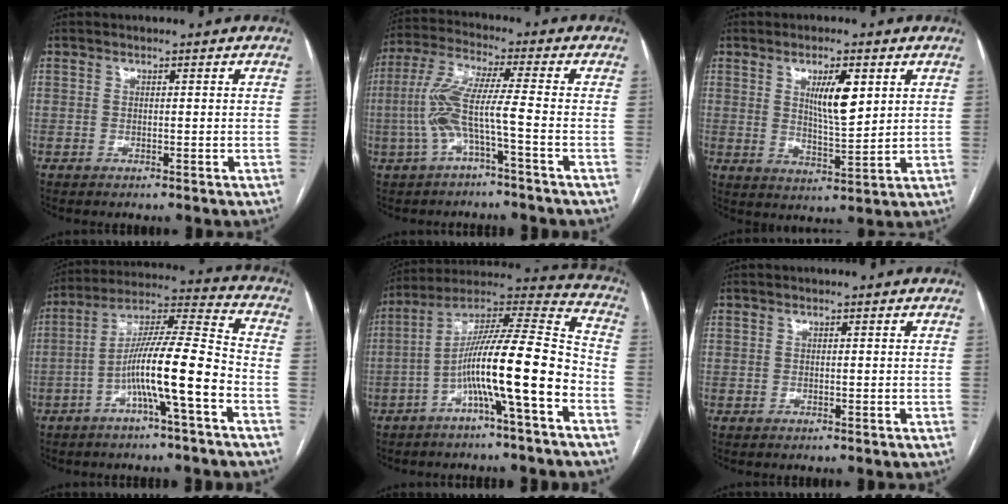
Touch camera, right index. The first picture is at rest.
{"total": 8.3, "force": [-2.5, 0.2, 7.9], "torque": [-0.177, 0.017, -0.051]}
{"total": 7.4, "force": [2.7, 1.8, 6.6], "torque": [-0.113, -0.005, 0.049]}
{"total": 12.8, "force": [-4.7, 0.2, 11.9], "torque": [-0.211, 0.023, -0.085]}
{"total": 15.8, "force": [-5.7, 0.5, 14.7], "torque": [-0.247, 0.026, -0.096]}
{"total": 0.0}